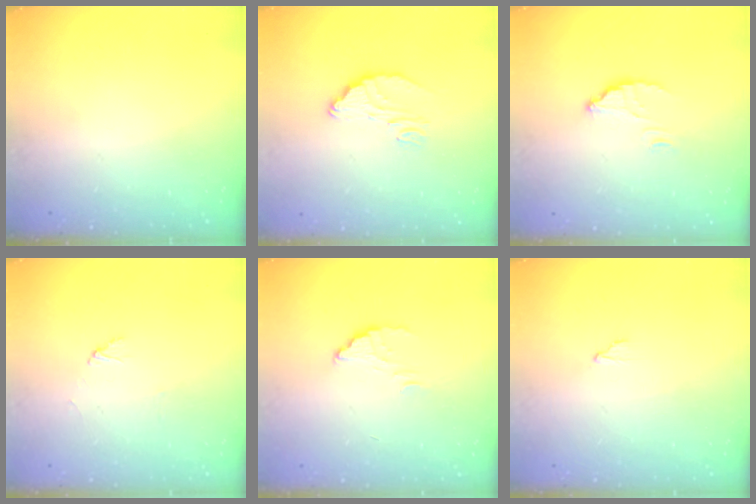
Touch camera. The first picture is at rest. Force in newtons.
{"total": 8.0, "press": 8.0, "slide": 0.4}
{"total": 2.6, "press": 2.6, "slide": 0.2}
{"total": 2.6, "press": 2.6, "slide": 0.2}
{"total": 2.2, "press": 2.2, "slide": 0.1}
{"total": 2.3, "press": 2.3, "slide": 0.1}